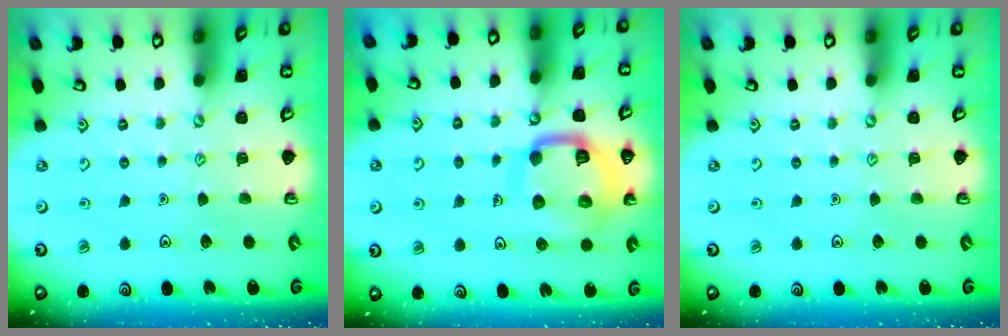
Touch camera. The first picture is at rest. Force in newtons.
{"total": 15.7, "press": 15.6, "slide": 1.6}
{"total": 0.0}